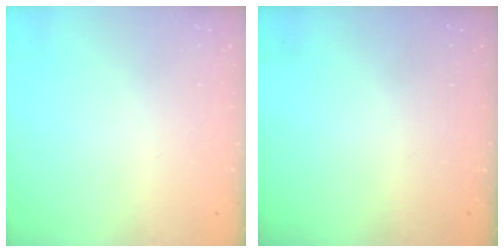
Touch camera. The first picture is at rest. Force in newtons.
{"total": 0.0}